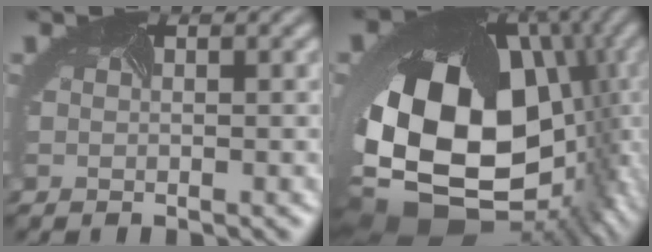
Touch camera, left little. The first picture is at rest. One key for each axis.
{"total": 20.2, "fx": -1.6, "fy": 15.5, "fz": 12.8, "tx": -0.261, "ty": -0.086, "tz": 0.020}